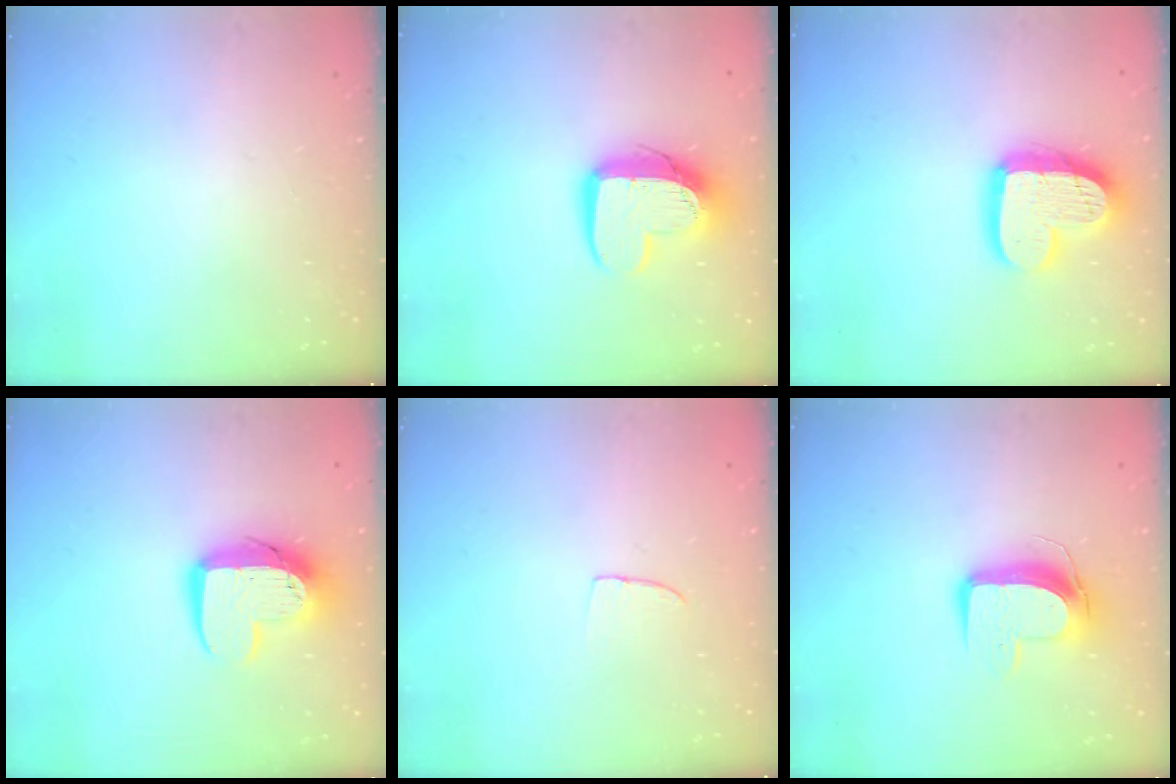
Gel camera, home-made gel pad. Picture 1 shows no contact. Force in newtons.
{"total": 13.2, "press": 13.2, "slide": 1.1}
{"total": 16.5, "press": 16.4, "slide": 1.3}
{"total": 11.0, "press": 10.9, "slide": 0.9}
{"total": 4.2, "press": 4.2, "slide": 0.3}
{"total": 10.5, "press": 10.4, "slide": 0.8}